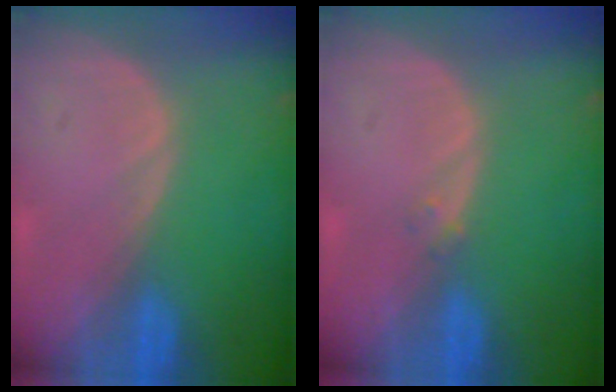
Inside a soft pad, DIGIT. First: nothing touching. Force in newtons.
{"total": 1.0, "press": 0.9, "slide": 0.4}